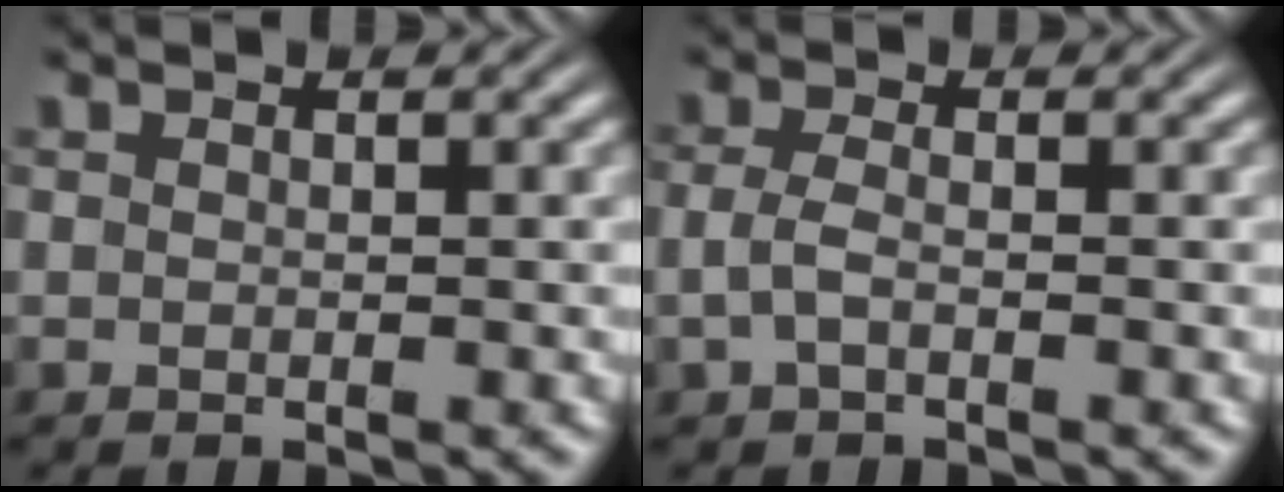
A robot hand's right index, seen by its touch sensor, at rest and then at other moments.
{"total": 2.0, "force": [-0.7, 1.0, 1.6], "torque": [-0.045, -0.011, -0.007]}